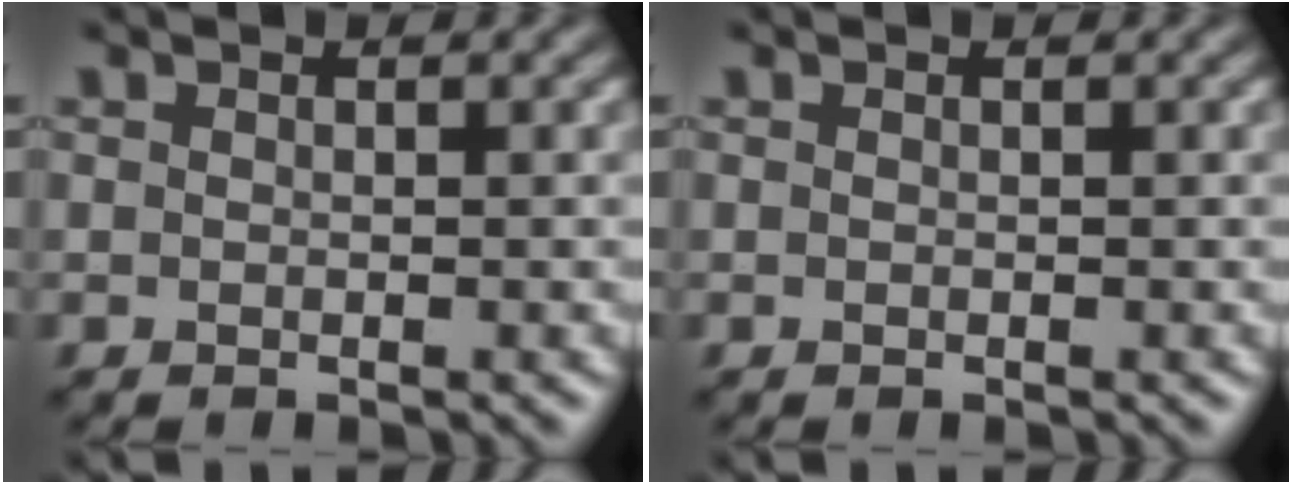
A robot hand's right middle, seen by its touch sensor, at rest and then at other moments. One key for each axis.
{"total": 0.0}